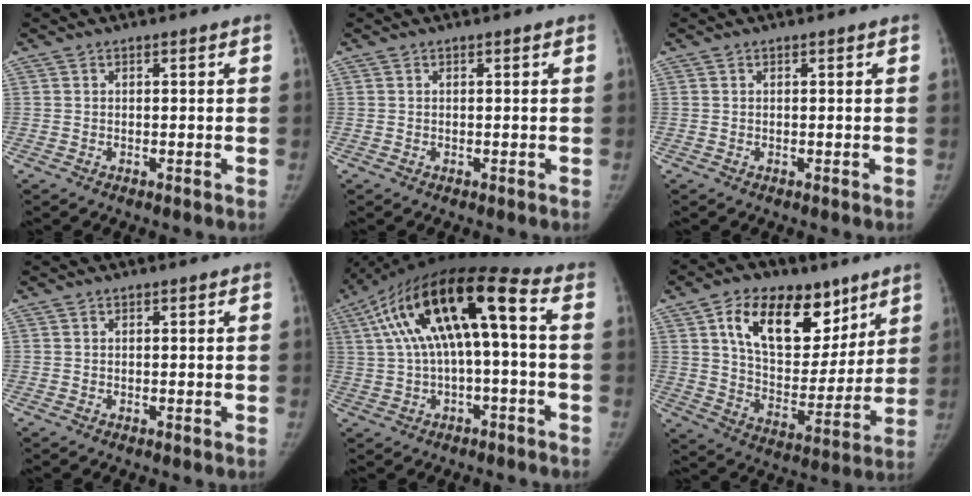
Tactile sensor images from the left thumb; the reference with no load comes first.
{"total": 0.0}
{"total": 0.0}
{"total": 0.0}
{"total": 16.9, "force": [2.2, 5.4, 15.9], "torque": [-0.301, 0.063, 0.038]}
{"total": 20.5, "force": [10.4, 12.1, 12.8], "torque": [-0.154, -0.043, 0.176]}